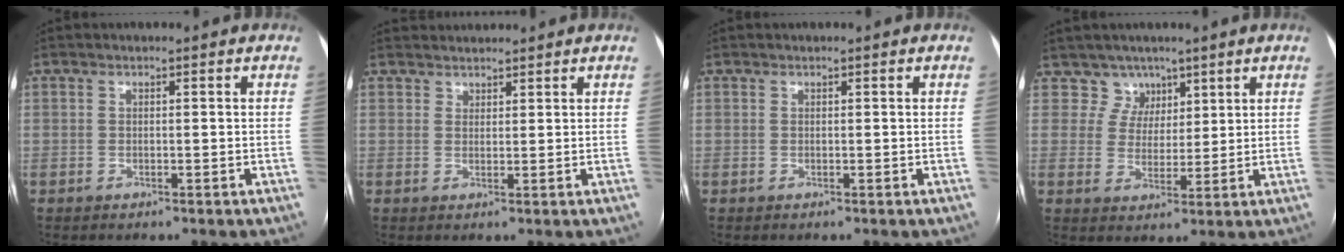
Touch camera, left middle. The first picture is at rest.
{"total": 3.2, "force": [3.0, 1.0, 0.0], "torque": [0.007, 0.023, 0.050]}
{"total": 0.0}
{"total": 4.6, "force": [3.2, 3.3, -0.6], "torque": [0.021, -0.004, 0.056]}